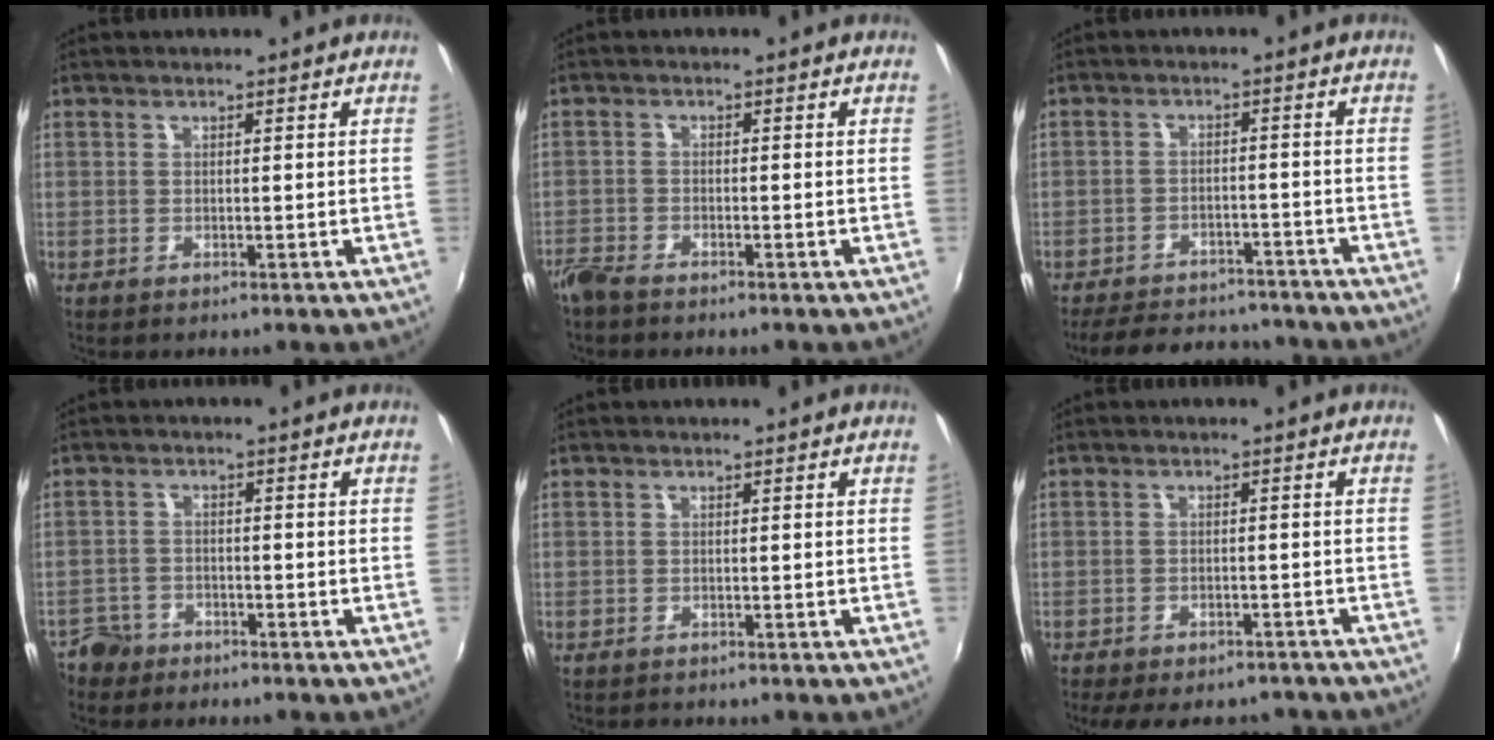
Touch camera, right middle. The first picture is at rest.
{"total": 4.0, "force": [-3.6, 1.0, 1.5], "torque": [-0.041, -0.015, -0.073]}
{"total": 14.6, "force": [-12.5, 5.7, 5.0], "torque": [-0.119, 0.020, -0.166]}
{"total": 5.5, "force": [-4.1, 3.6, 0.6], "torque": [-0.029, 0.011, -0.079]}
{"total": 0.7, "force": [-0.6, 0.4, -0.1], "torque": [0.000, -0.001, -0.012]}
{"total": 12.7, "force": [-10.5, 4.6, 5.3], "torque": [-0.115, -0.018, -0.138]}